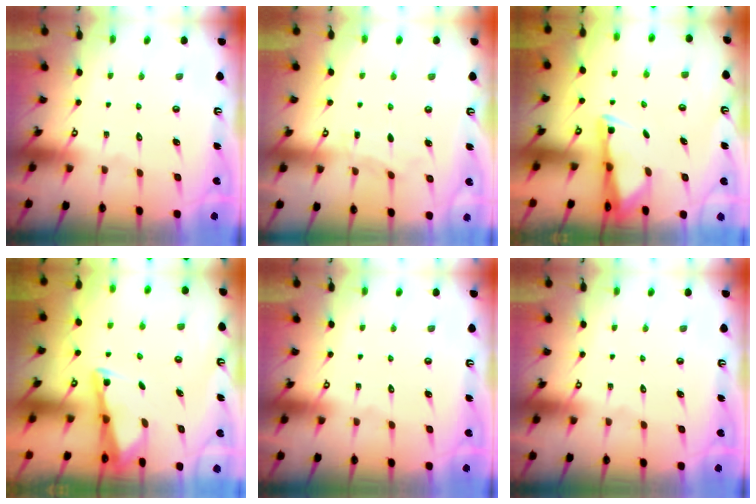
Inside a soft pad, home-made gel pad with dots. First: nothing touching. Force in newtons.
{"total": 4.4, "press": 4.3, "slide": 0.3}
{"total": 2.7, "press": 2.7, "slide": 0.4}
{"total": 2.5, "press": 2.5, "slide": 0.1}
{"total": 0.0}
{"total": 0.0}